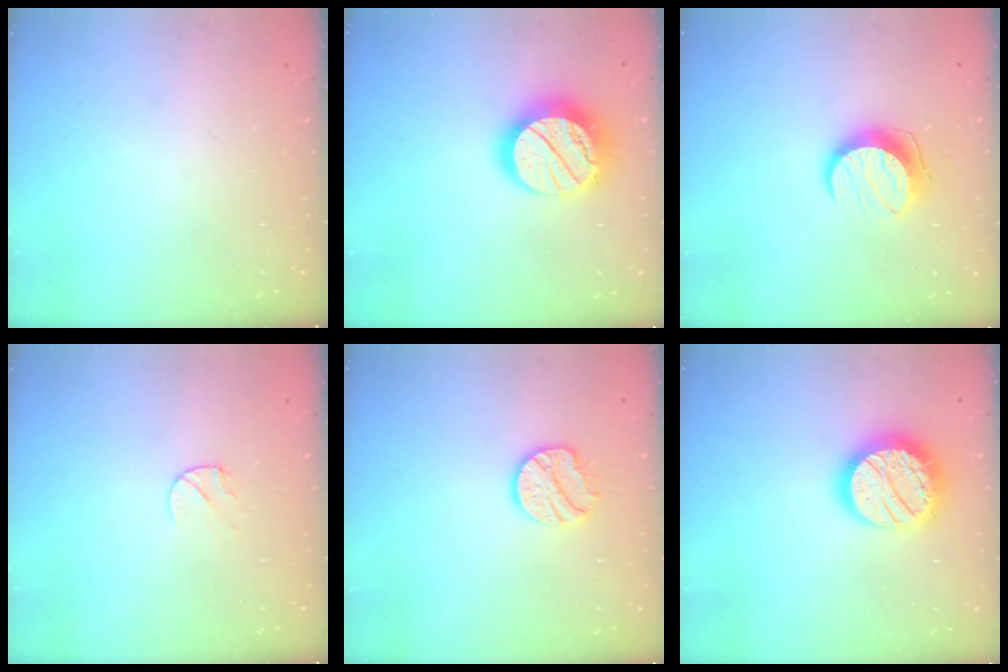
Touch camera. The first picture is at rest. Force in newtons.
{"total": 21.2, "press": 21.1, "slide": 1.6}
{"total": 10.3, "press": 10.2, "slide": 0.4}
{"total": 4.7, "press": 4.6, "slide": 0.5}
{"total": 11.1, "press": 11.1, "slide": 0.9}
{"total": 18.8, "press": 18.7, "slide": 1.5}